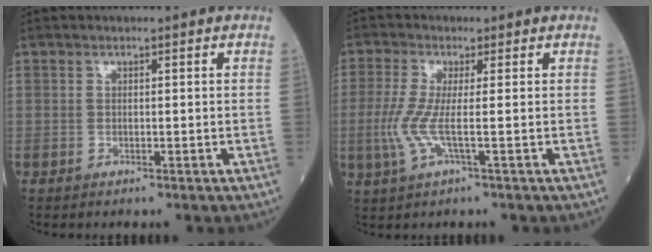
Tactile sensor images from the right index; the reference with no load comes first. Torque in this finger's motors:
{"motor_torque": [0.01, -0.01, 0.00, 0.00]}